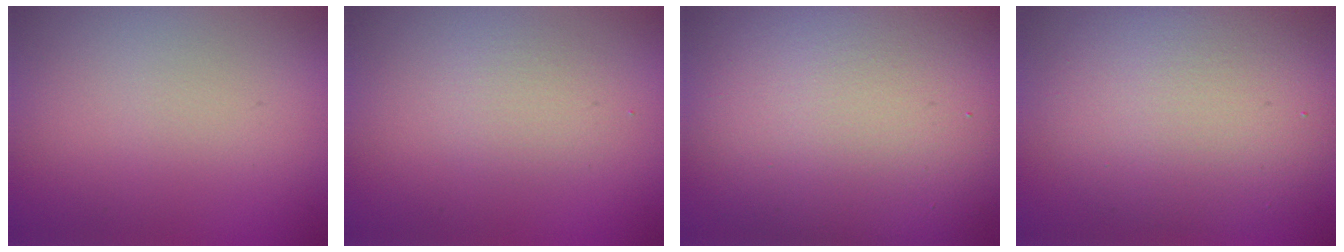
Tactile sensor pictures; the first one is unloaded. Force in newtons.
{"total": 1.5, "press": 1.5, "slide": 0.1}
{"total": 15.5, "press": 15.5, "slide": 1.2}
{"total": 8.0, "press": 7.9, "slide": 0.8}